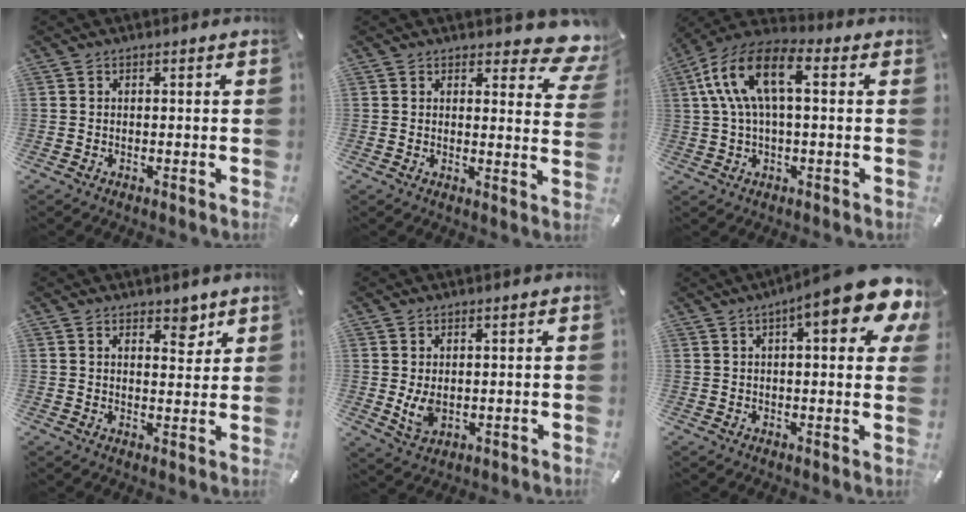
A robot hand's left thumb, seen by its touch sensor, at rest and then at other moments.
{"total": 6.7, "force": [5.2, 3.0, 3.1], "torque": [-0.028, -0.042, 0.089]}
{"total": 13.2, "force": [3.1, 6.6, 11.1], "torque": [-0.245, 0.000, 0.053]}
{"total": 5.2, "force": [3.8, 2.7, 2.3], "torque": [-0.007, -0.025, 0.059]}
{"total": 4.7, "force": [0.6, 3.2, 3.4], "torque": [-0.076, -0.008, 0.011]}
{"total": 14.5, "force": [7.4, 3.5, 12.0], "torque": [-0.164, -0.039, 0.112]}